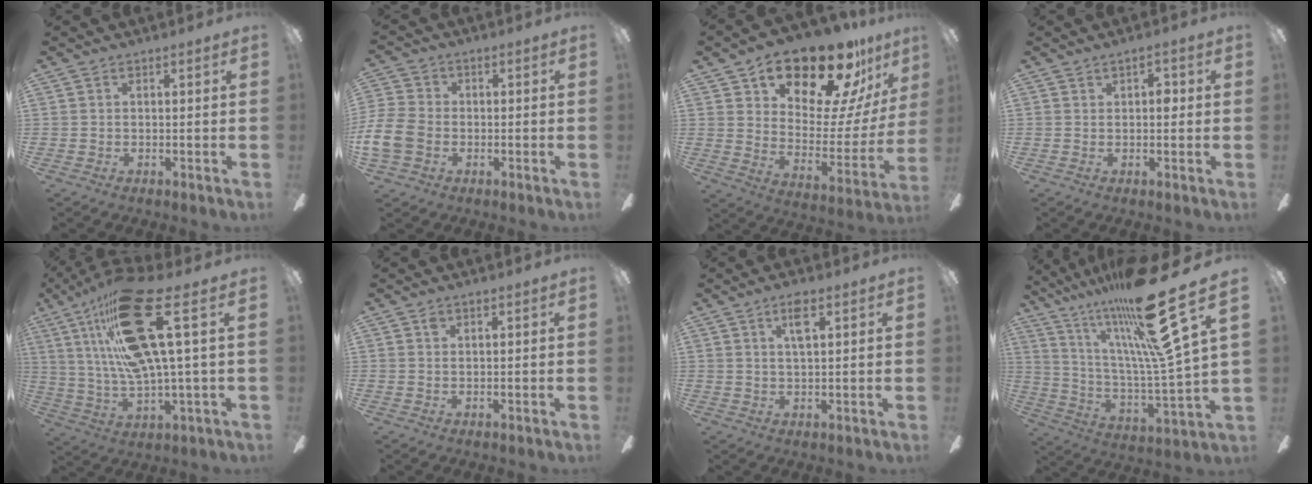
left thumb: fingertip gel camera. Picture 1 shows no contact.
{"total": 9.2, "force": [-2.4, 7.2, 5.2], "torque": [-0.122, 0.023, -0.041]}
{"total": 21.2, "force": [16.7, 8.4, 9.9], "torque": [-0.152, -0.121, 0.283]}
{"total": 2.7, "force": [0.7, 1.4, 2.2], "torque": [-0.021, -0.002, 0.004]}
{"total": 24.9, "force": [10.0, 5.6, 22.1], "torque": [-0.427, -0.031, 0.158]}
{"total": 1.4, "force": [0.7, 0.6, 0.9], "torque": [-0.021, 0.003, 0.012]}
{"total": 4.8, "force": [2.4, 1.4, 3.9], "torque": [-0.076, 0.003, 0.038]}
{"total": 29.4, "force": [18.3, 6.0, 22.1], "torque": [-0.360, -0.098, 0.289]}